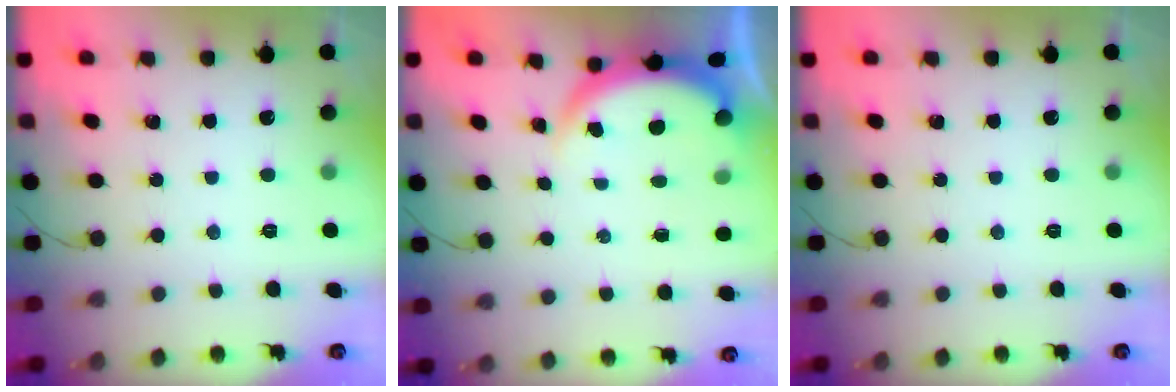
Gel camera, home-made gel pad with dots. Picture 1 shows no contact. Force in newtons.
{"total": 3.8, "press": 3.8, "slide": 0.2}
{"total": 0.0}